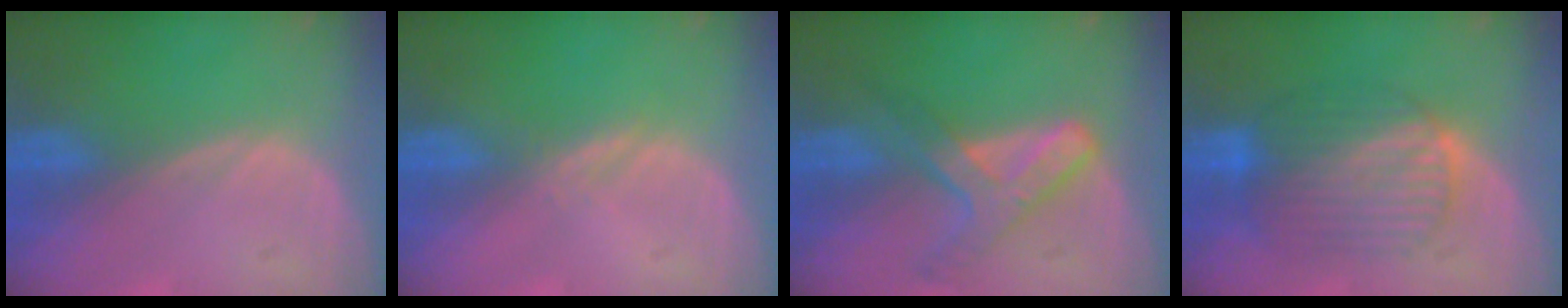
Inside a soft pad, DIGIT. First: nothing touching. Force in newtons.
{"total": 1.1, "press": 1.1, "slide": 0.1}
{"total": 7.2, "press": 6.1, "slide": 3.8}
{"total": 8.4, "press": 8.4, "slide": 0.5}